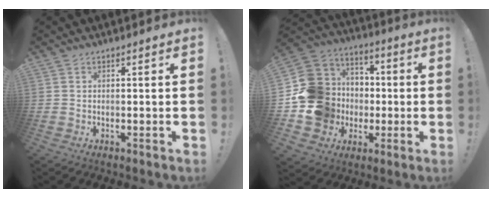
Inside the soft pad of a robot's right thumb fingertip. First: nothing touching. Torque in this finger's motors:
{"motor_torque": [2.59, 1.96, 0.91, -0.24, 0.07]}